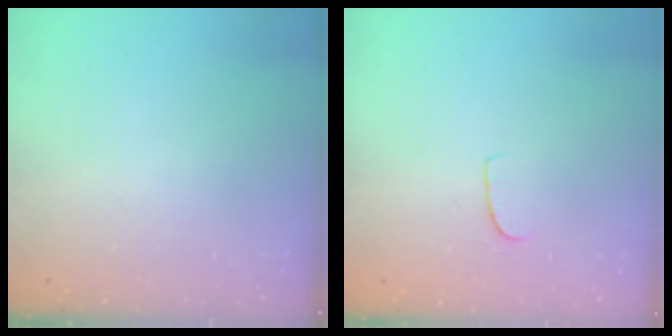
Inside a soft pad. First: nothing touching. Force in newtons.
{"total": 5.8, "press": 5.8, "slide": 0.3}